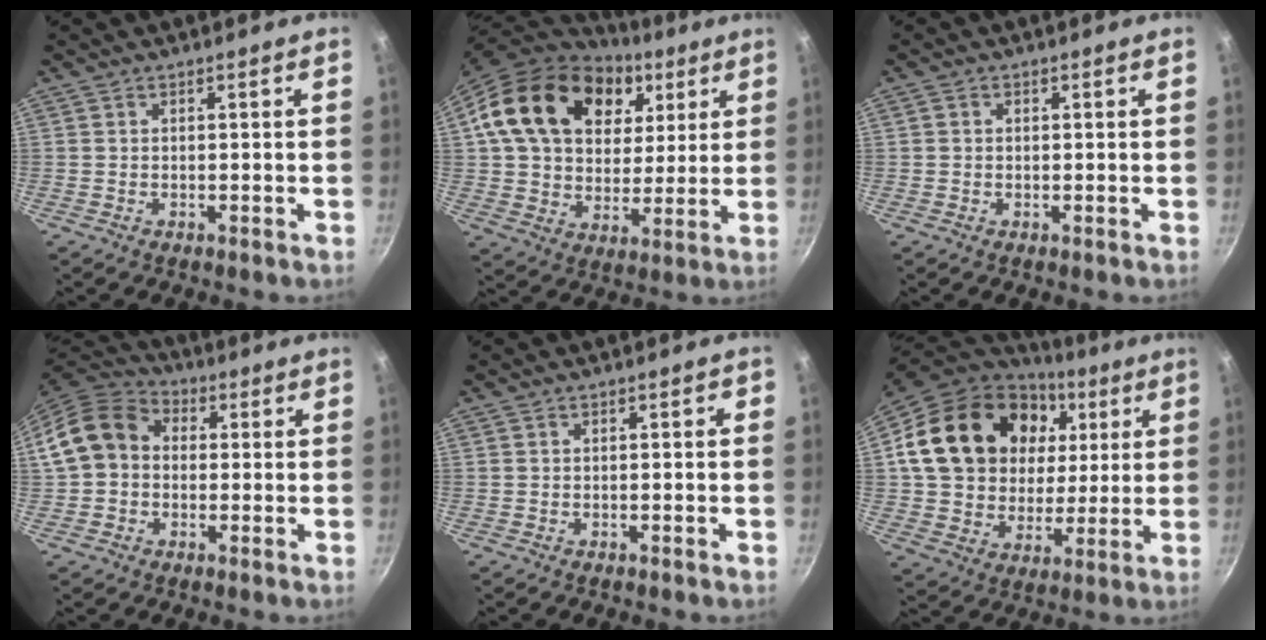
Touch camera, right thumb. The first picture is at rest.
{"total": 23.9, "force": [8.9, 17.1, 14.2], "torque": [-0.229, -0.003, 0.152]}
{"total": 0.8, "force": [0.1, 0.7, 0.3], "torque": [-0.003, 0.003, 0.000]}
{"total": 12.6, "force": [0.8, 10.2, 7.4], "torque": [-0.113, 0.034, -0.004]}
{"total": 0.7, "force": [-0.3, 0.3, 0.6], "torque": [-0.007, 0.004, -0.003]}
{"total": 26.0, "force": [7.3, 19.8, 15.2], "torque": [-0.258, 0.013, 0.130]}